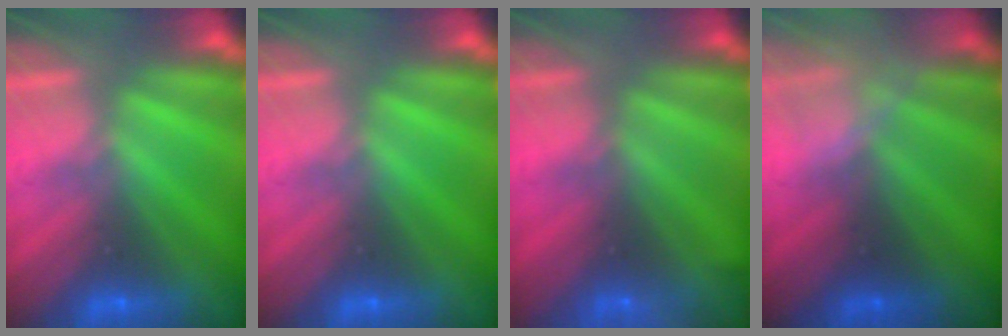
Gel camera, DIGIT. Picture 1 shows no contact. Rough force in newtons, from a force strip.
{"total": 0.0}
{"total": 2.4}
{"total": 2.4}